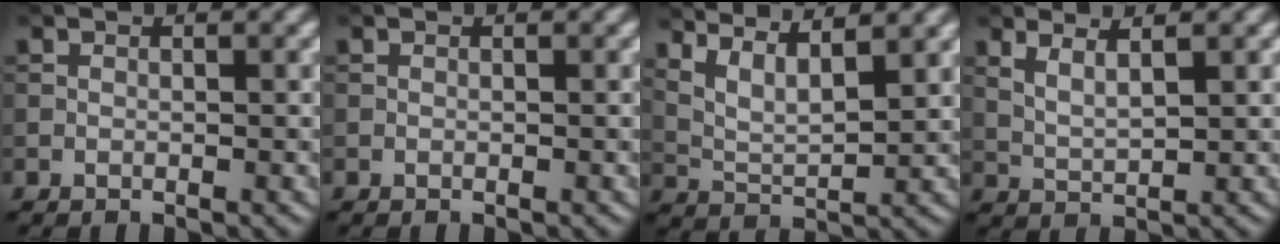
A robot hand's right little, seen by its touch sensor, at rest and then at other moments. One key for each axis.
{"total": 0.0}
{"total": 6.2, "fx": 4.7, "fy": 1.7, "fz": 3.6, "tx": -0.067, "ty": 0.014, "tz": 0.072}
{"total": 2.3, "fx": 1.6, "fy": 0.5, "fz": 1.7, "tx": -0.035, "ty": -0.003, "tz": 0.032}